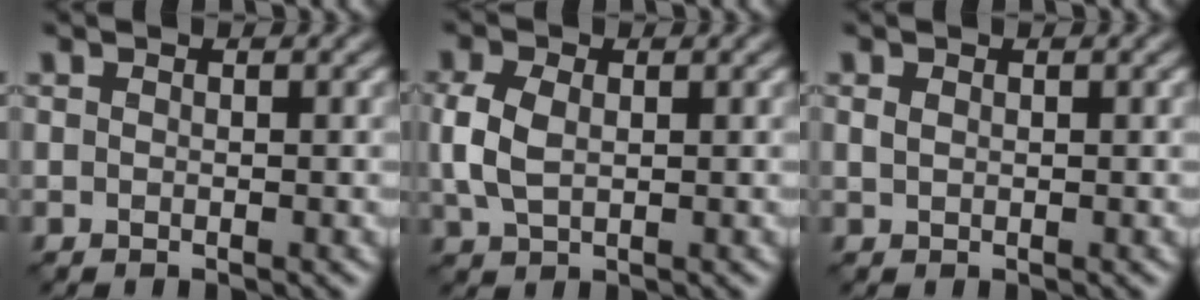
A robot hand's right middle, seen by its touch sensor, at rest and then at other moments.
{"total": 3.4, "force": [0.4, 2.3, 2.5], "torque": [-0.069, 0.002, 0.010]}
{"total": 0.6, "force": [0.3, 0.4, 0.3], "torque": [-0.008, 0.001, 0.008]}